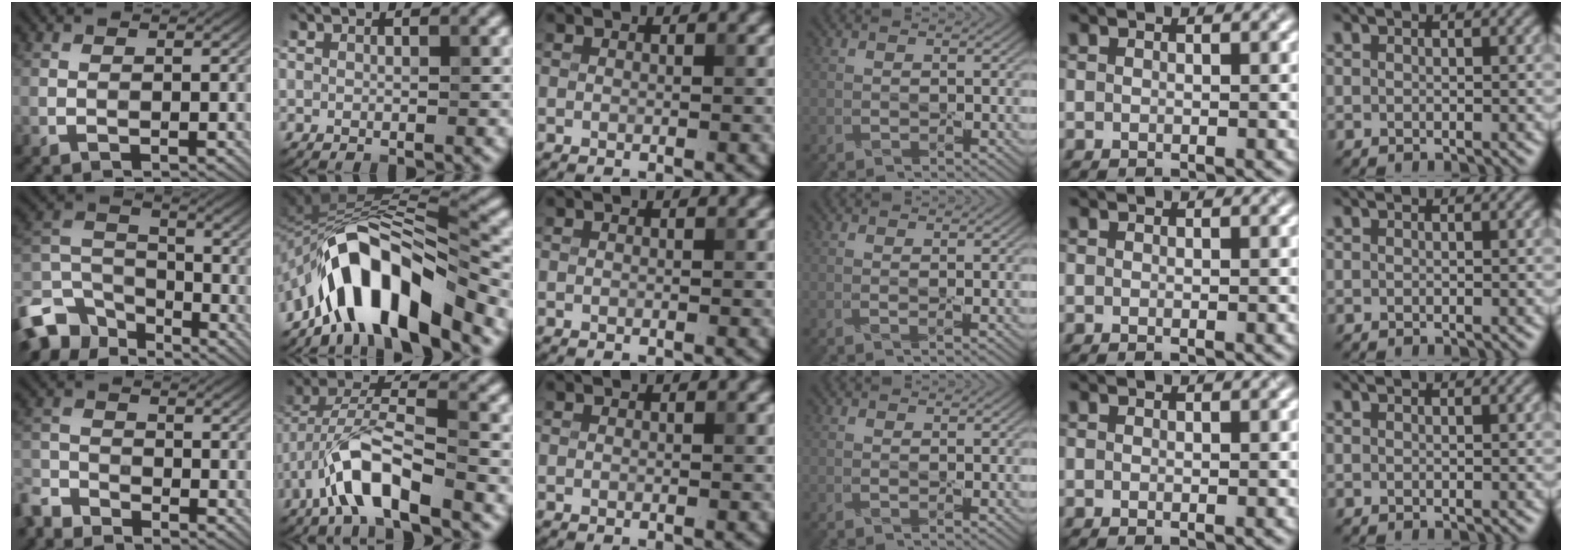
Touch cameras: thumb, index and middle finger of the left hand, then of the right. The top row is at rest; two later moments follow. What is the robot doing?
{"motion": "peel", "object": "aluminum foil"}